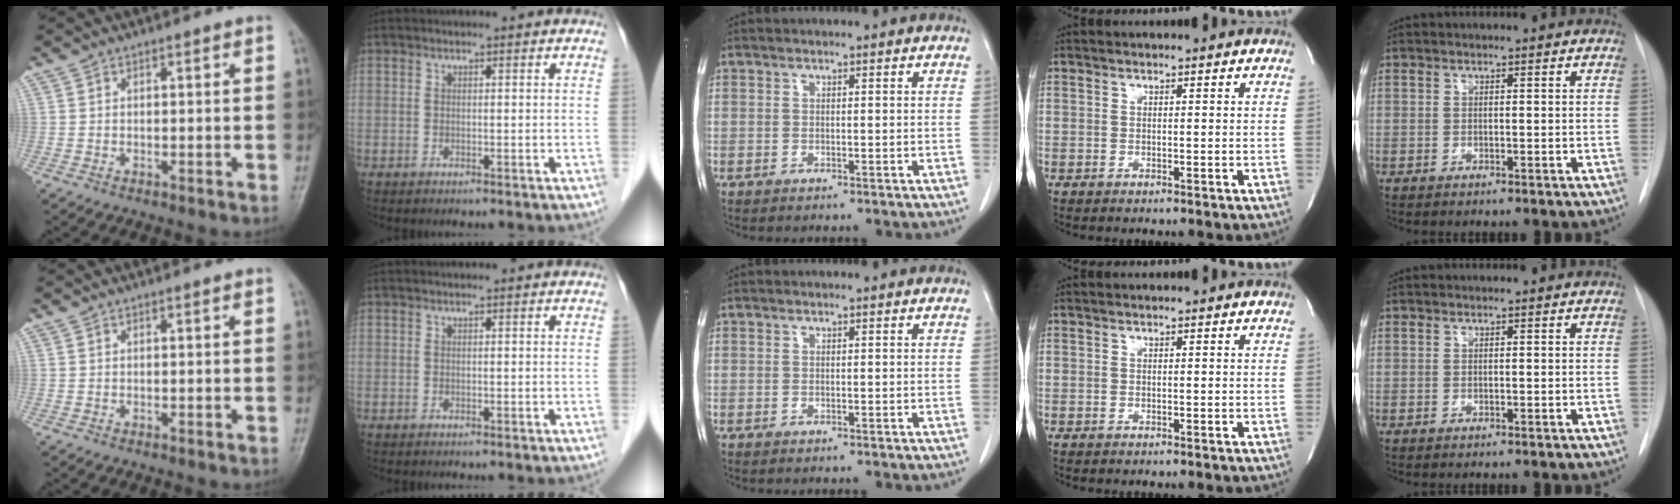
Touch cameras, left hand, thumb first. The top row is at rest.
{}